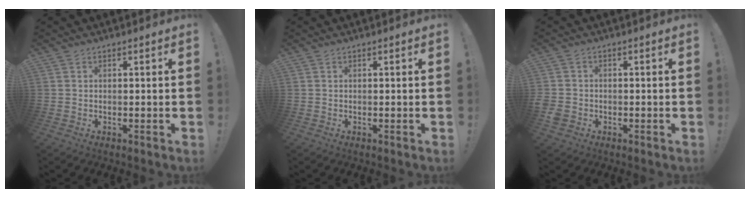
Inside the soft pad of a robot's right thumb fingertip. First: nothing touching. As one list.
[{"total": 0.0}, {"total": 3.2, "force": [-1.1, 2.8, 1.3], "torque": [-0.038, 0.003, -0.020]}]